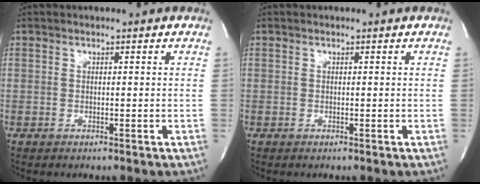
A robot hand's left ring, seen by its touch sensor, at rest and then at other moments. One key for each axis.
{"total": 0.0}